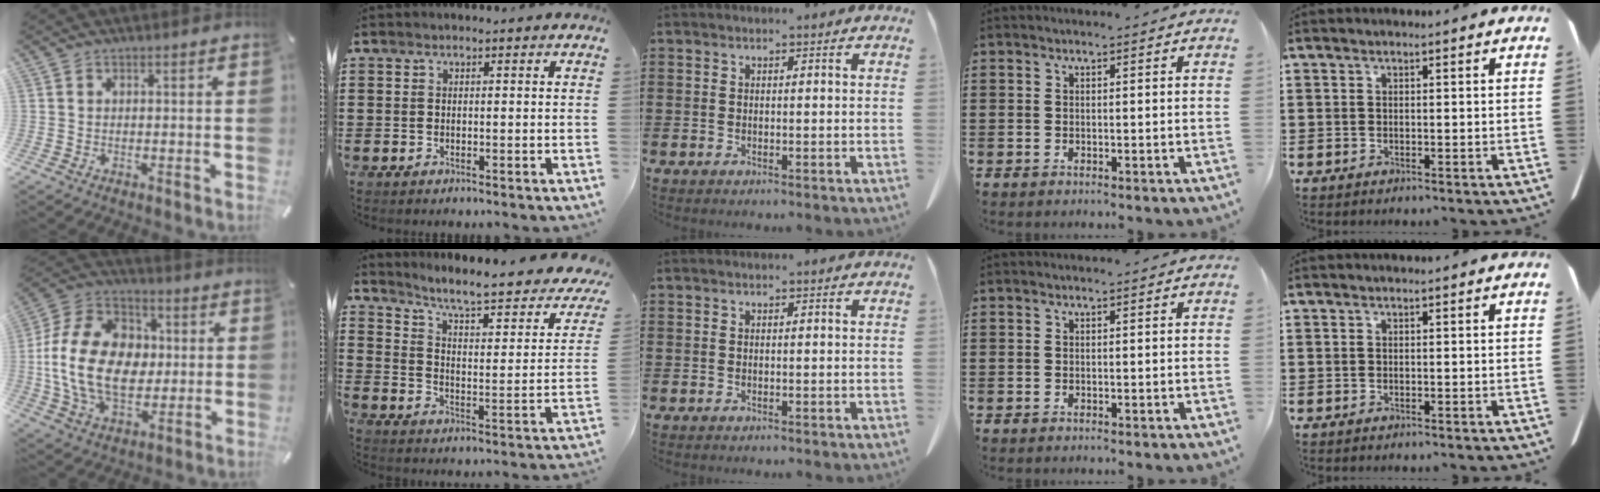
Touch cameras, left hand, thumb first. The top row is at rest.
{"thumb": {"total": 19.7, "force": [-0.7, 14.6, 13.2], "torque": [-0.280, 0.015, -0.012]}, "index": {"total": 6.4, "force": [5.2, 0.1, 3.7], "torque": [-0.089, -0.047, 0.077]}}